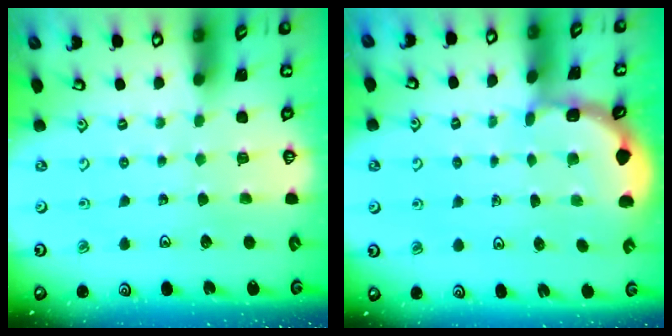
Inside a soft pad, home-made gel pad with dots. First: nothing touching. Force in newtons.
{"total": 2.1, "press": 2.1, "slide": 0.2}